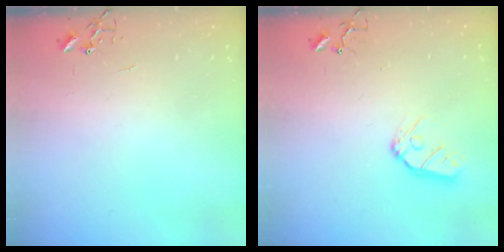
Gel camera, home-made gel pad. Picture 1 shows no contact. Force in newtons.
{"total": 9.2, "press": 9.2, "slide": 0.8}